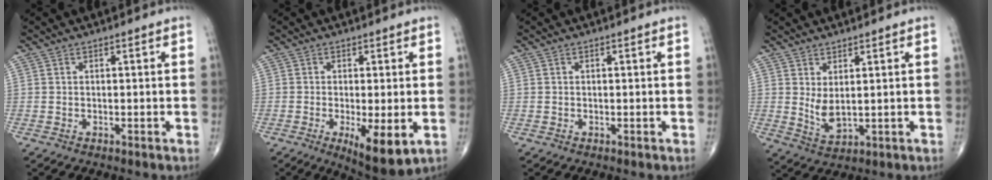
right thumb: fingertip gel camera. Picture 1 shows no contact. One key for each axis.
{"total": 8.6, "fx": -2.4, "fy": 2.6, "fz": 7.8, "tx": -0.120, "ty": -0.023, "tz": -0.034}
{"total": 0.0}
{"total": 4.5, "fx": 1.1, "fy": 2.0, "fz": 3.9, "tx": -0.069, "ty": -0.017, "tz": 0.032}